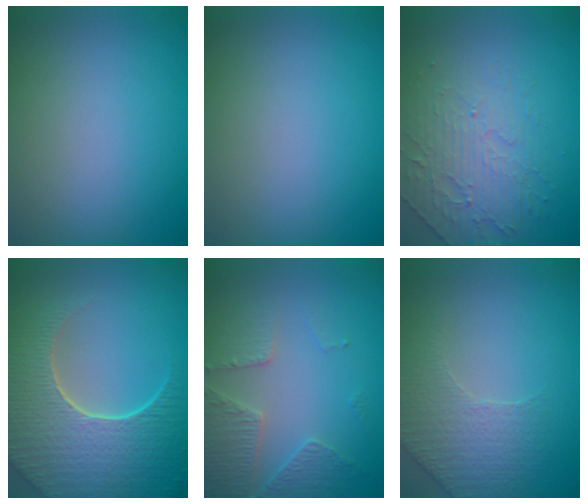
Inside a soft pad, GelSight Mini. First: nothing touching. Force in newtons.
{"total": 0.0}
{"total": 4.5, "press": 3.3, "slide": 3.1}
{"total": 9.2, "press": 6.6, "slide": 6.4}
{"total": 3.6, "press": 3.2, "slide": 1.5}
{"total": 2.2, "press": 2.0, "slide": 1.0}